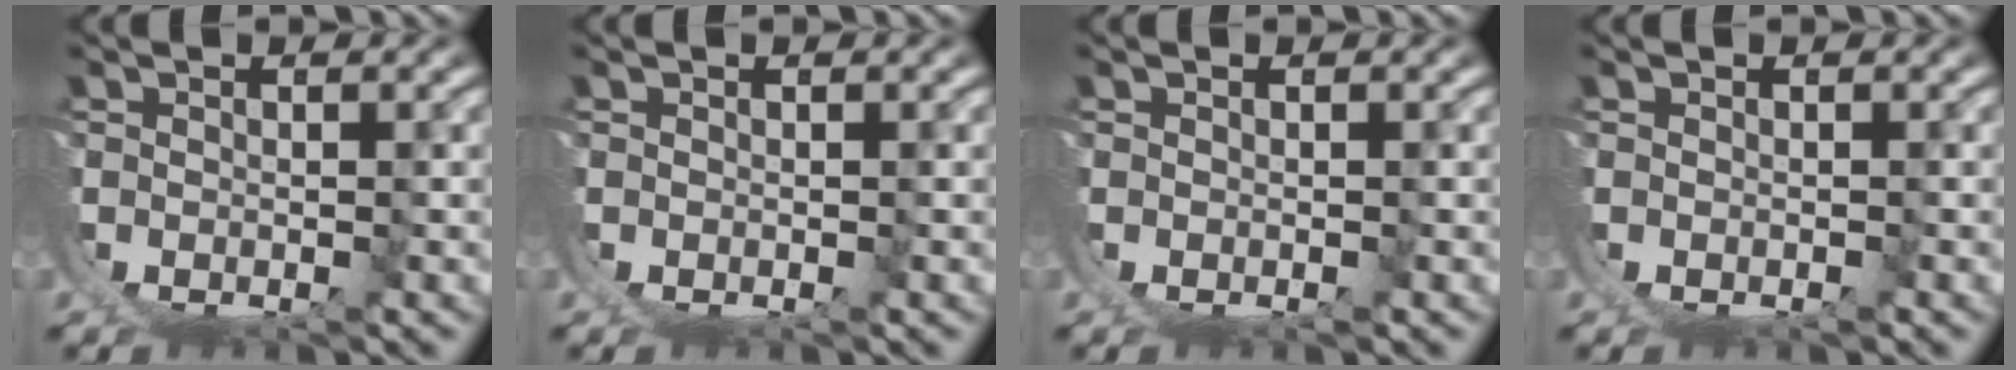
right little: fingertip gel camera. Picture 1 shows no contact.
{"total": 0.0}
{"total": 0.0}
{"total": 0.0}